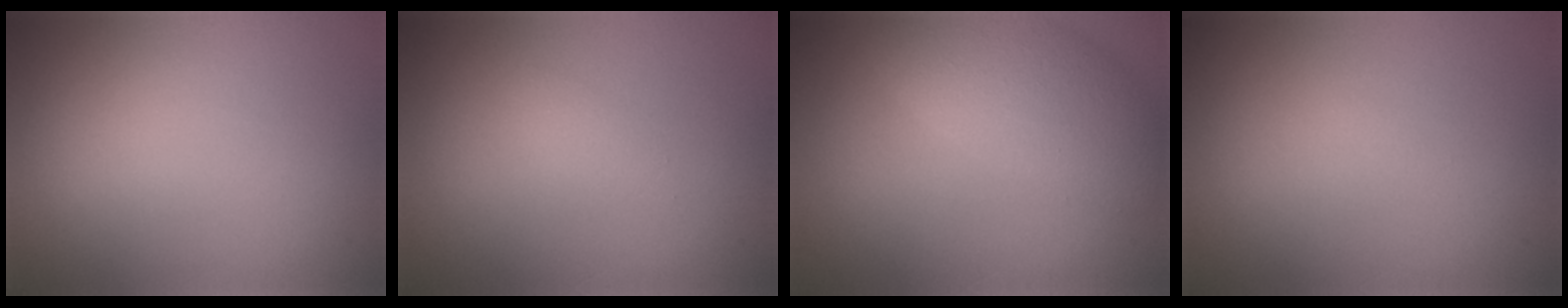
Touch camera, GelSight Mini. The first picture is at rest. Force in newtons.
{"total": 0.7, "press": 0.7, "slide": 0.0}
{"total": 5.2, "press": 5.2, "slide": 0.3}
{"total": 0.0}